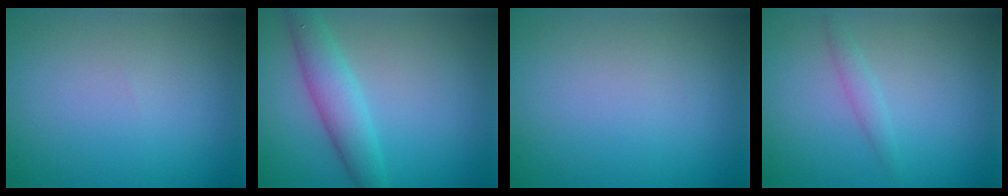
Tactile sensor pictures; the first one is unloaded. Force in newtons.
{"total": 3.7, "press": 3.7, "slide": 0.1}
{"total": 0.0}
{"total": 1.1, "press": 1.1, "slide": 0.0}